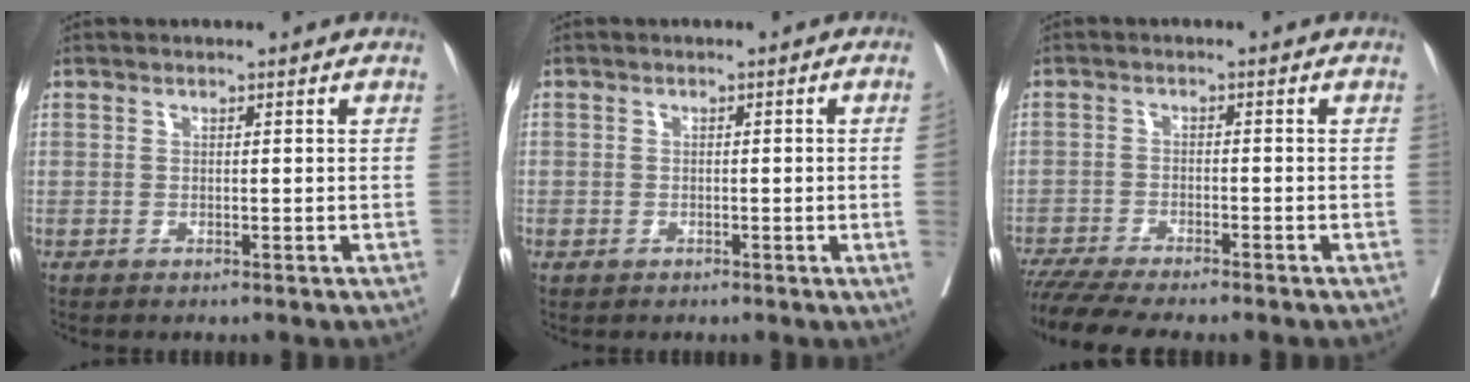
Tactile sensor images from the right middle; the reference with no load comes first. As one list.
[{"total": 1.4, "force": [-0.3, 0.1, 1.3], "torque": [-0.019, 0.004, -0.004]}, {"total": 9.2, "force": [-8.0, 0.2, 4.5], "torque": [-0.062, -0.017, -0.125]}]